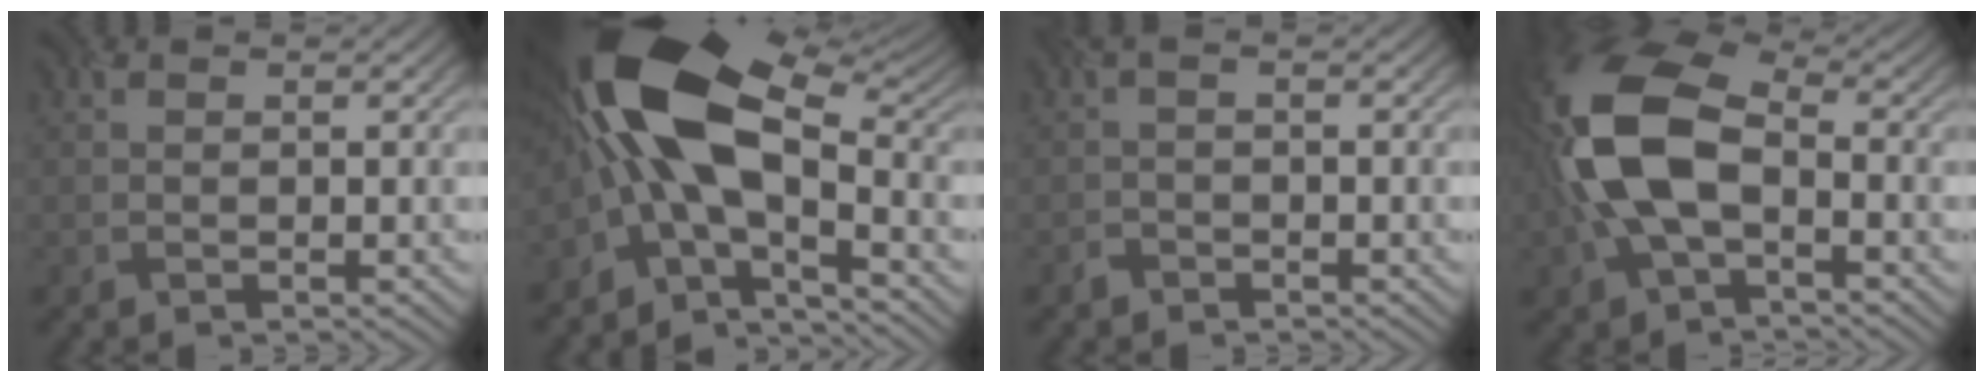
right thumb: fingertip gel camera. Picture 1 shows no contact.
{"total": 15.2, "force": [-1.7, 7.2, 13.3], "torque": [-0.228, 0.006, -0.039]}
{"total": 1.4, "force": [-1.3, 0.6, 0.3], "torque": [-0.009, -0.002, -0.028]}
{"total": 12.8, "force": [-1.4, 7.3, 10.5], "torque": [-0.250, 0.009, -0.042]}